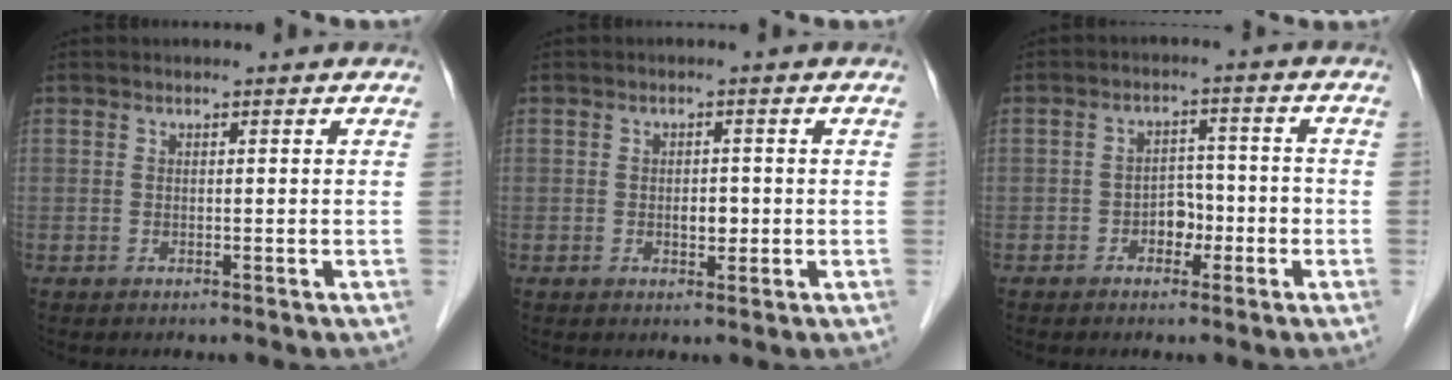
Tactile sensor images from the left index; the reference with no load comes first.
{"total": 2.1, "force": [-0.4, 1.2, 1.6], "torque": [-0.025, 0.001, -0.003]}
{"total": 3.9, "force": [-1.8, 2.5, 2.3], "torque": [-0.034, 0.014, -0.032]}